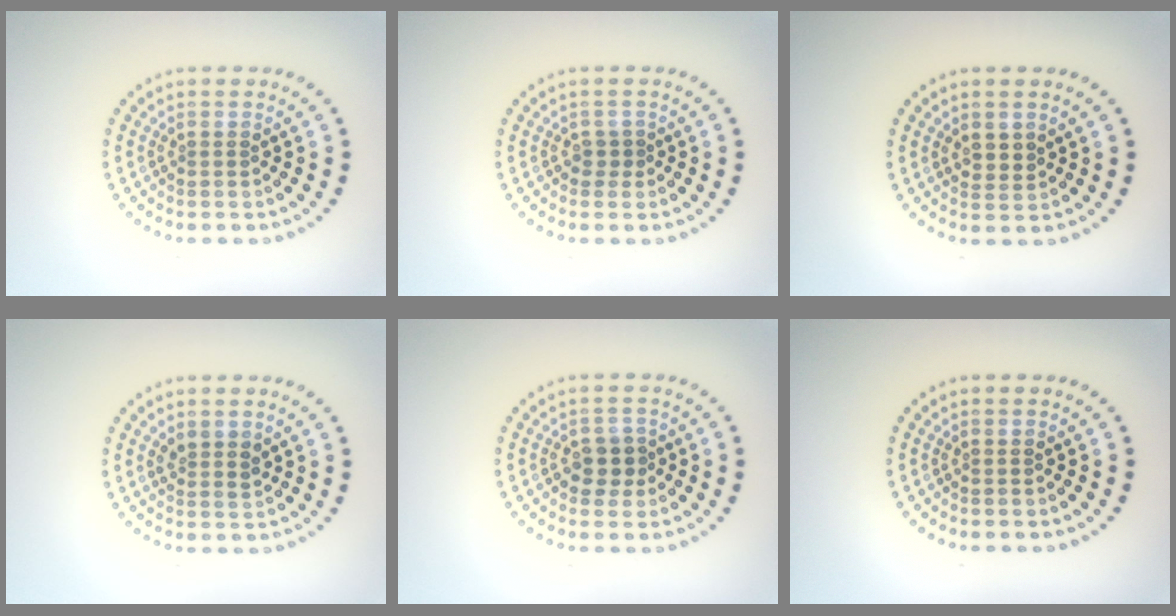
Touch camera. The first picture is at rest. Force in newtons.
{"total": 0.7, "press": 0.5, "slide": 0.5}
{"total": 1.5, "press": 1.4, "slide": 0.7}
{"total": 1.4, "press": 1.3, "slide": 0.7}
{"total": 2.4, "press": 2.2, "slide": 0.8}
{"total": 0.0}